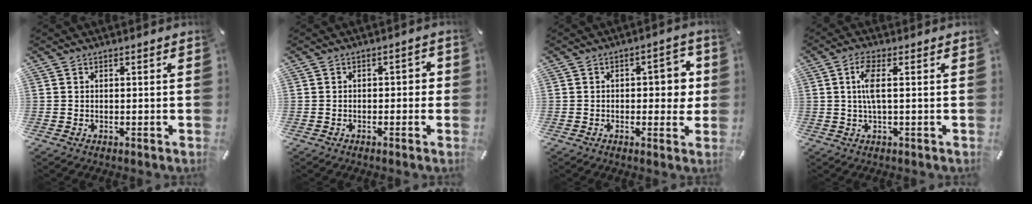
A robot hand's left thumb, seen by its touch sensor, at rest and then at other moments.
{"total": 2.0, "force": [-1.2, 1.1, 1.2], "torque": [-0.024, 0.011, -0.026]}
{"total": 7.0, "force": [0.4, 3.9, 5.8], "torque": [-0.061, -0.001, -0.003]}
{"total": 5.5, "force": [0.7, 1.3, 5.3], "torque": [-0.110, -0.001, 0.008]}